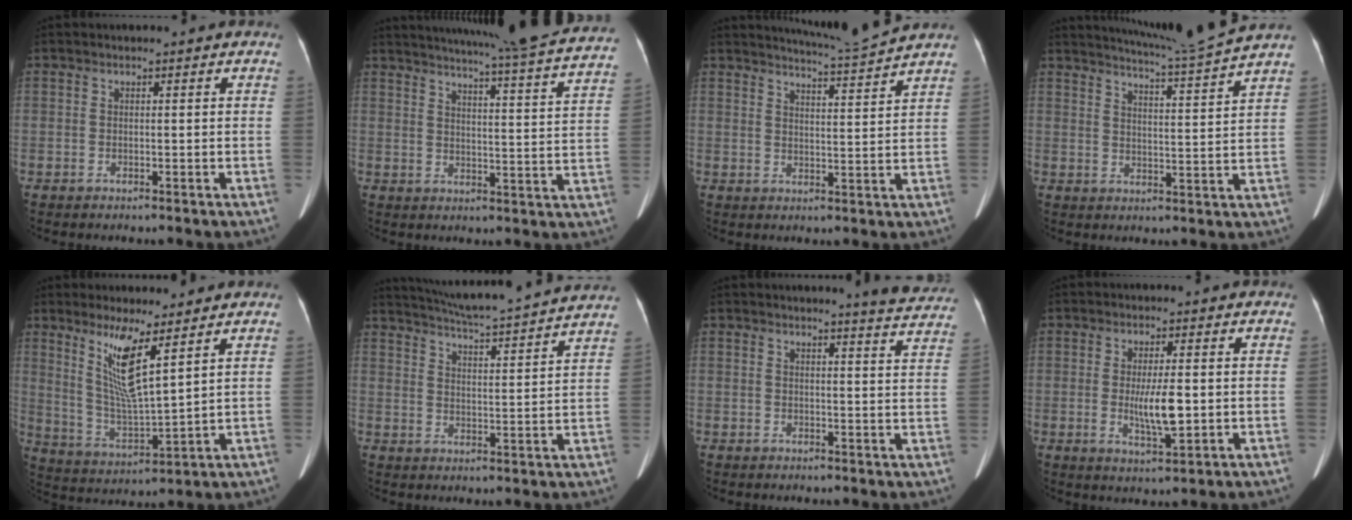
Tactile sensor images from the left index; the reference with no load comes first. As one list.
[{"total": 26.3, "force": [23.9, -0.7, 11.0], "torque": [-0.171, -0.062, 0.285]}, {"total": 7.0, "force": [6.6, -2.0, 0.8], "torque": [-0.028, -0.021, 0.099]}, {"total": 10.2, "force": [9.4, -3.1, 2.4], "torque": [-0.050, -0.037, 0.136]}, {"total": 9.1, "force": [5.0, 0.4, 7.6], "torque": [-0.150, -0.019, 0.101]}, {"total": 20.1, "force": [18.5, -0.7, 7.8], "torque": [-0.137, -0.014, 0.249]}, {"total": 8.6, "force": [8.4, -0.3, 2.1], "torque": [-0.017, -0.044, 0.071]}, {"total": 5.7, "force": [-0.4, 1.2, 5.5], "torque": [-0.100, -0.010, -0.006]}]